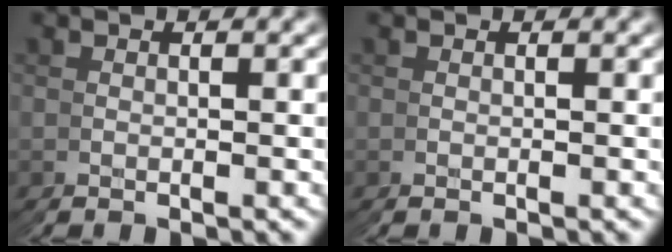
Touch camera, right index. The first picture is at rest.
{"total": 0.0}